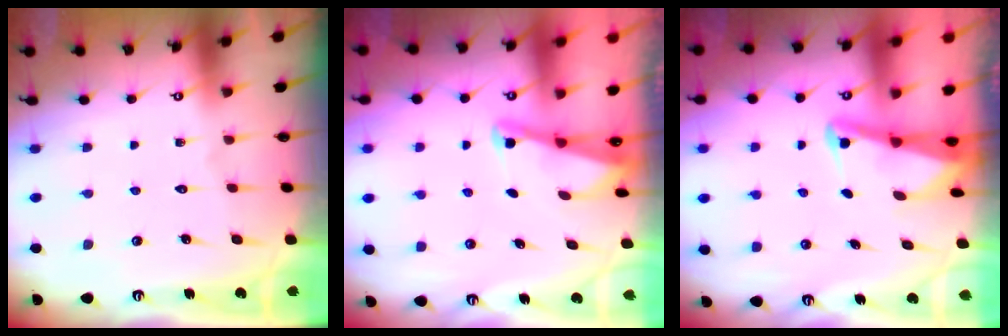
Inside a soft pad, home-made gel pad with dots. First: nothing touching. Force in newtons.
{"total": 2.1, "press": 2.0, "slide": 0.3}
{"total": 2.5, "press": 2.4, "slide": 0.6}